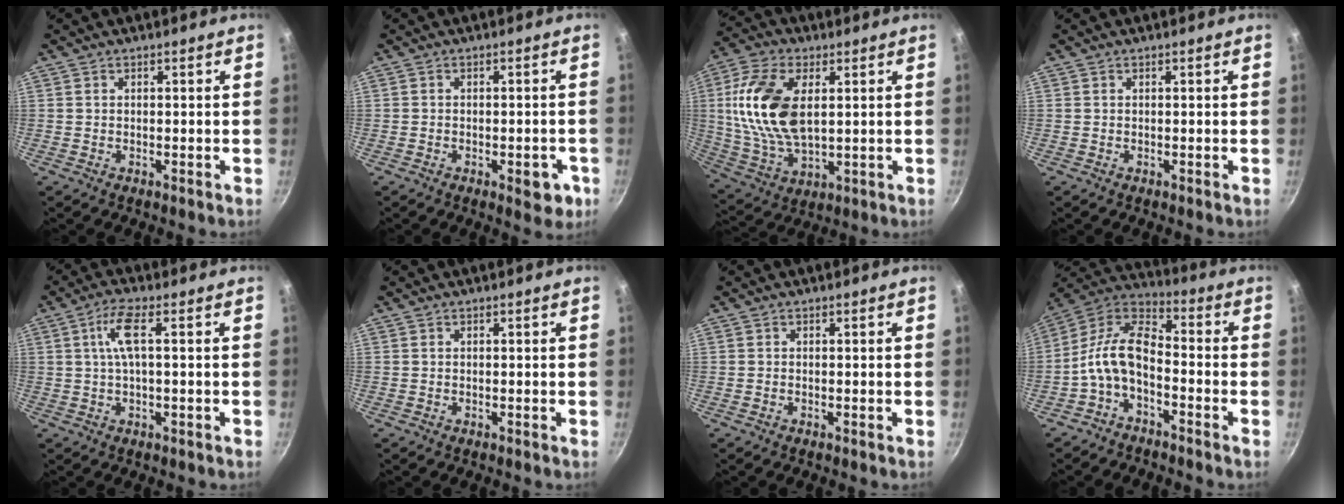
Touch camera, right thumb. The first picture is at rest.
{"total": 5.2, "force": [-2.0, 2.6, 4.1], "torque": [-0.028, 0.013, -0.021]}
{"total": 16.9, "force": [3.1, 9.4, 13.7], "torque": [-0.262, -0.004, 0.064]}
{"total": 0.0}
{"total": 5.6, "force": [0.8, 1.1, 5.5], "torque": [-0.117, 0.008, 0.014]}
{"total": 0.0}
{"total": 0.0}
{"total": 11.3, "force": [-3.9, 6.1, 8.7], "torque": [-0.168, 0.058, -0.091]}